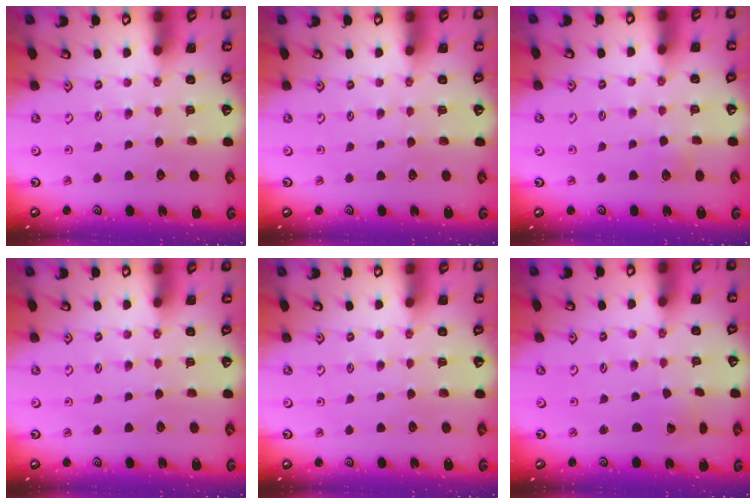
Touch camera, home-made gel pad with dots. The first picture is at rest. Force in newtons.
{"total": 0.0}
{"total": 4.5, "press": 4.5, "slide": 0.6}
{"total": 0.0}
{"total": 0.0}
{"total": 2.6, "press": 2.6, "slide": 0.2}